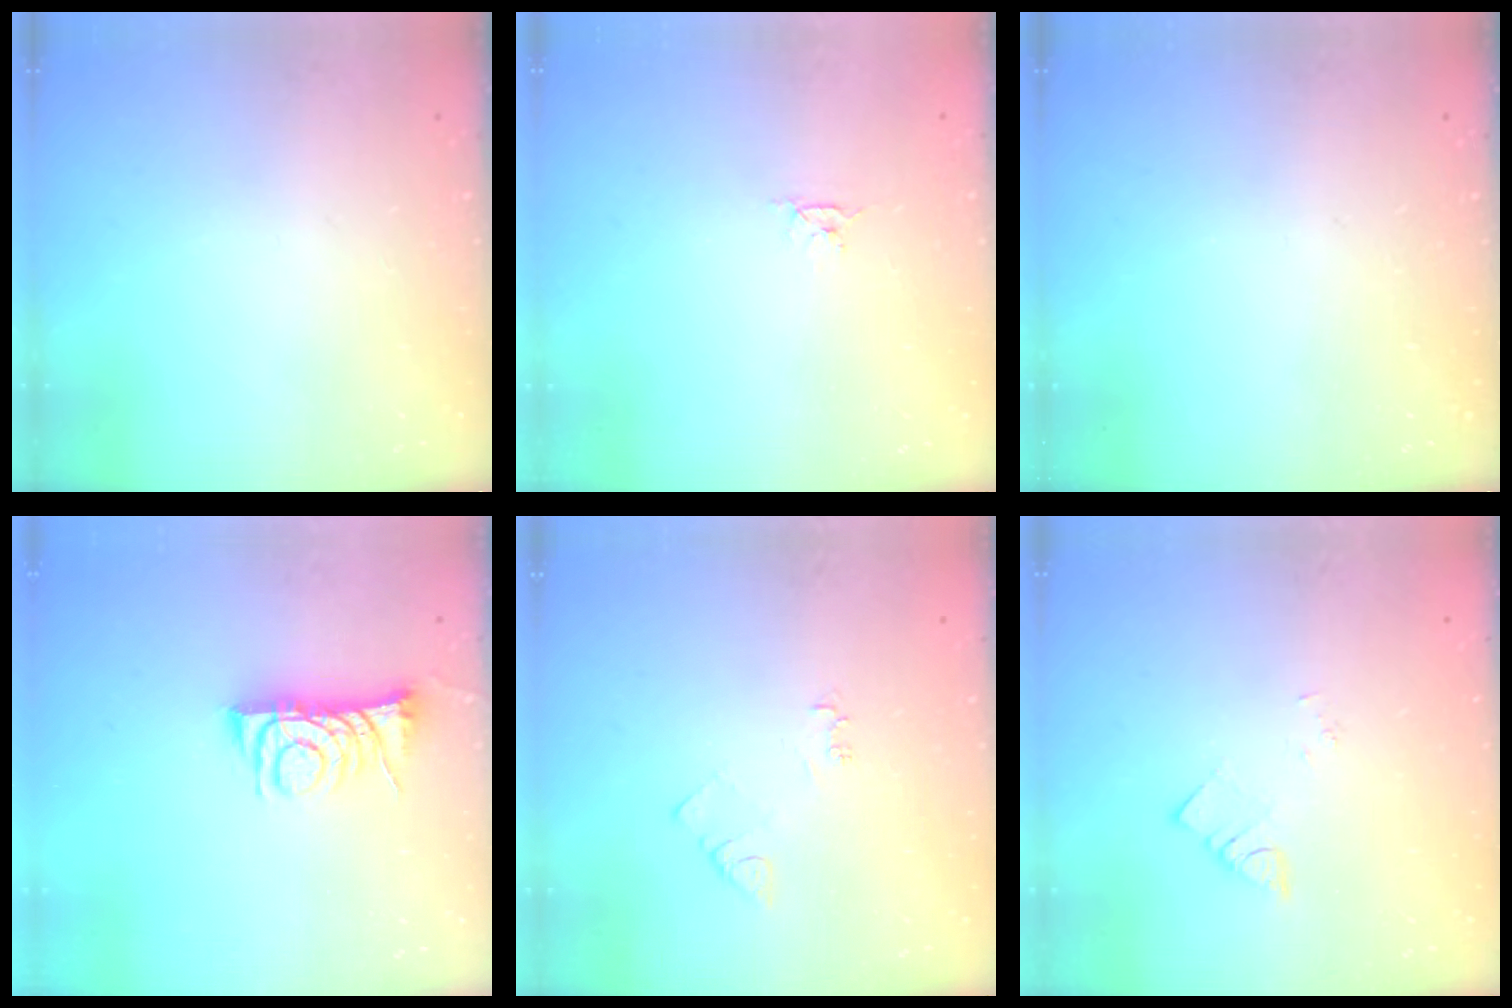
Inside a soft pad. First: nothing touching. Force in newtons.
{"total": 2.8, "press": 2.8, "slide": 0.4}
{"total": 0.0}
{"total": 8.4, "press": 8.4, "slide": 0.2}
{"total": 4.5, "press": 4.5, "slide": 0.6}
{"total": 2.2, "press": 2.1, "slide": 0.4}